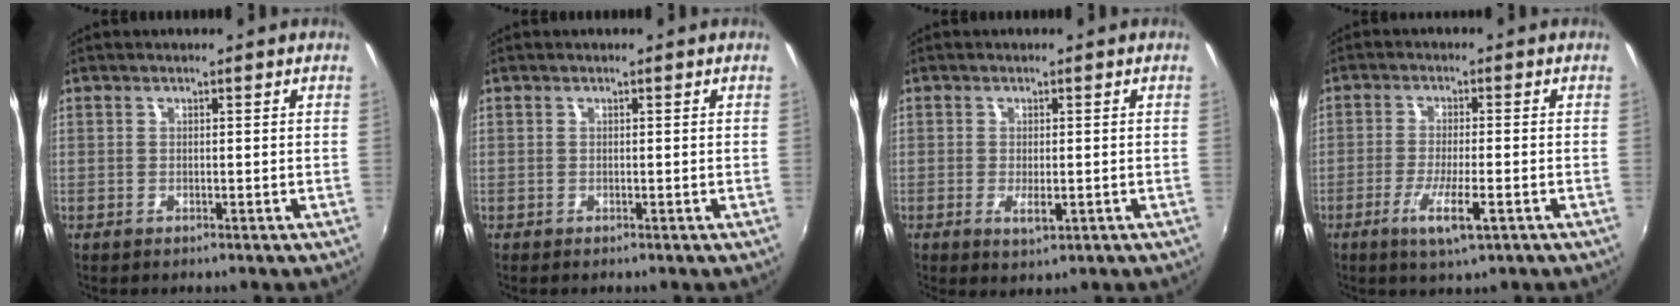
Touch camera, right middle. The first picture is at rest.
{"total": 0.0}
{"total": 2.9, "force": [-0.9, 1.1, 2.5], "torque": [-0.046, -0.009, -0.014]}
{"total": 6.4, "force": [-3.3, 0.8, 5.4], "torque": [-0.111, -0.016, -0.059]}